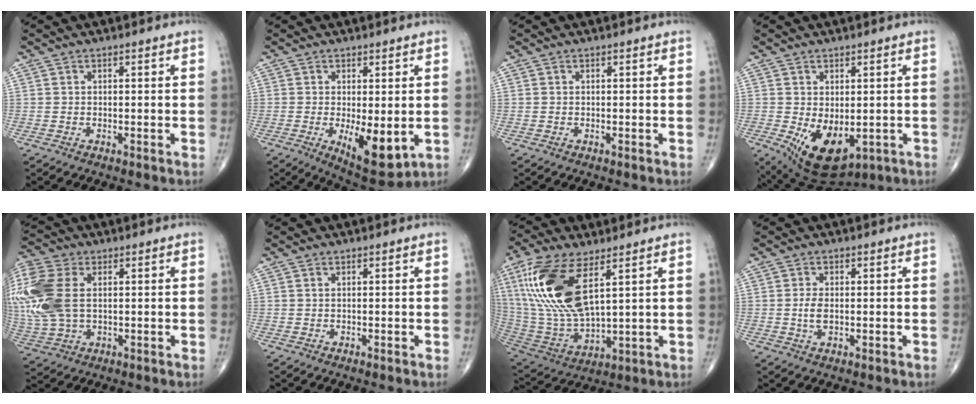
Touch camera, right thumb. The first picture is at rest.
{"total": 10.0, "force": [-1.8, 4.0, 9.0], "torque": [-0.125, -0.027, -0.014]}
{"total": 0.0}
{"total": 10.8, "force": [-2.4, 6.3, 8.5], "torque": [-0.125, -0.010, -0.013]}
{"total": 18.0, "force": [2.5, 11.2, 13.9], "torque": [-0.365, 0.002, 0.051]}
{"total": 0.0}
{"total": 20.4, "force": [7.6, 8.5, 16.9], "torque": [-0.367, -0.032, 0.155]}
{"total": 3.0, "force": [-0.1, 1.5, 2.6], "torque": [-0.055, -0.004, -0.002]}